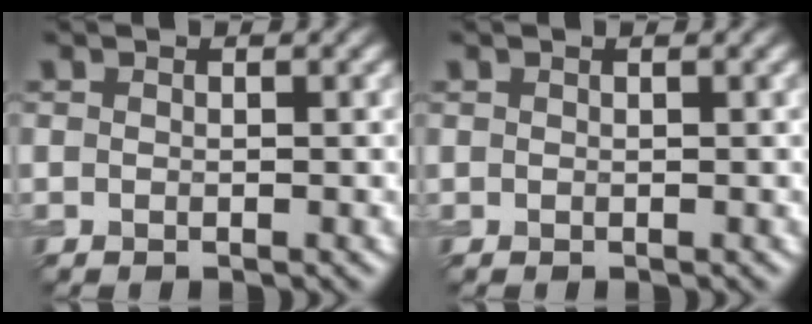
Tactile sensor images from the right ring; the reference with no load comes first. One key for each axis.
{"total": 0.0}